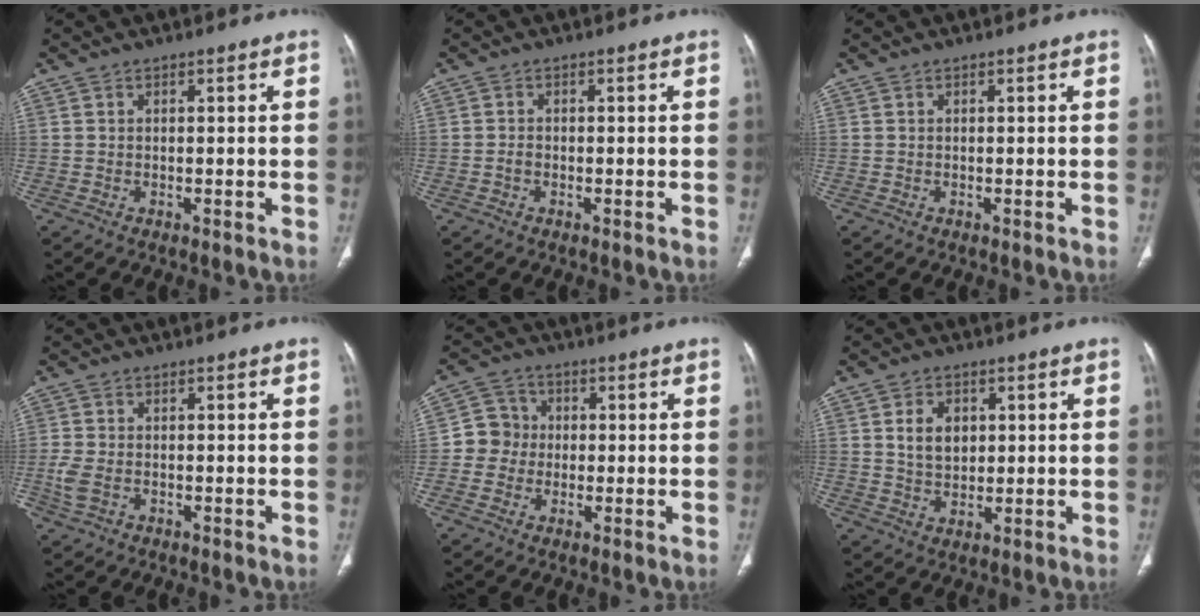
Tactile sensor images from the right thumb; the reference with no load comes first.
{"total": 1.0, "force": [-0.4, 0.7, 0.6], "torque": [-0.009, 0.004, -0.009]}
{"total": 0.0}
{"total": 3.4, "force": [-1.2, 2.3, 2.3], "torque": [-0.065, 0.003, -0.021]}
{"total": 6.0, "force": [-0.5, 5.7, 1.6], "torque": [0.001, 0.016, -0.022]}
{"total": 6.2, "force": [1.6, 4.5, 3.9], "torque": [-0.043, -0.011, 0.033]}